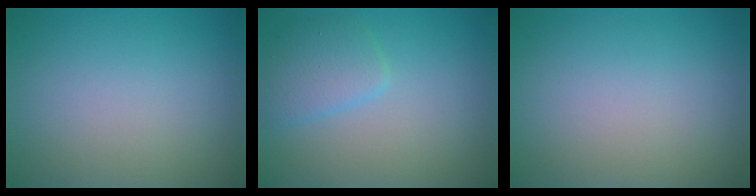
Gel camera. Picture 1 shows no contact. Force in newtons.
{"total": 2.7, "press": 2.7, "slide": 0.1}
{"total": 0.0}